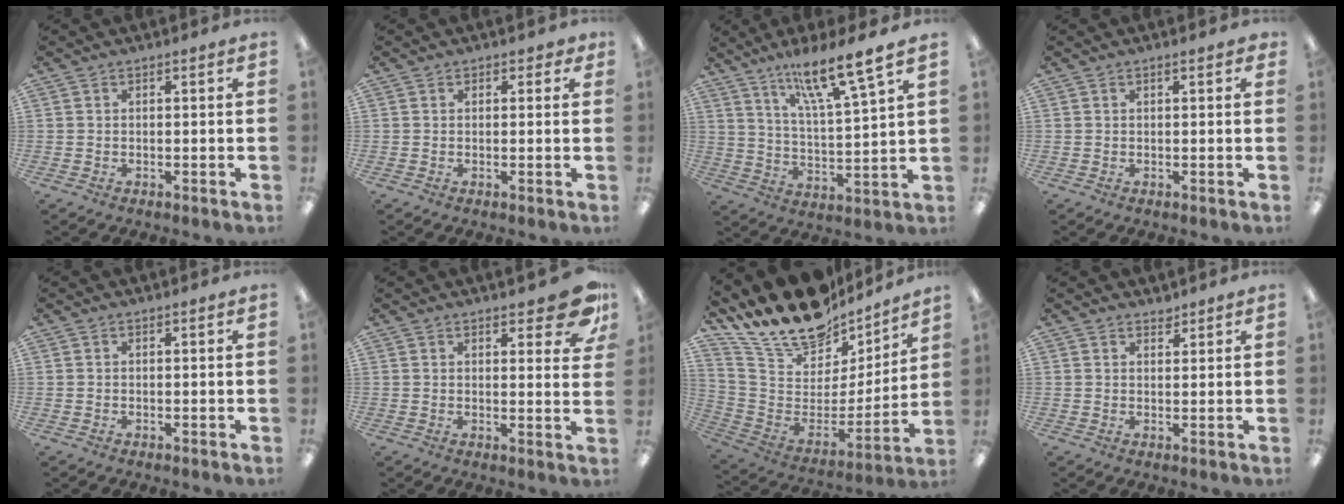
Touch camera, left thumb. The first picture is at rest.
{"total": 1.5, "force": [1.1, 1.0, 0.4], "torque": [-0.001, 0.000, 0.017]}
{"total": 13.4, "force": [10.8, 1.0, 7.9], "torque": [-0.135, -0.066, 0.175]}
{"total": 1.3, "force": [0.9, 0.4, 1.0], "torque": [-0.013, 0.000, 0.013]}
{"total": 0.0}
{"total": 9.0, "force": [6.2, 2.7, 6.0], "torque": [-0.064, -0.036, 0.099]}
{"total": 17.8, "force": [15.1, 7.6, 5.6], "torque": [-0.117, -0.125, 0.271]}
{"total": 2.0, "force": [1.9, 0.5, 0.1], "torque": [0.006, -0.010, 0.035]}